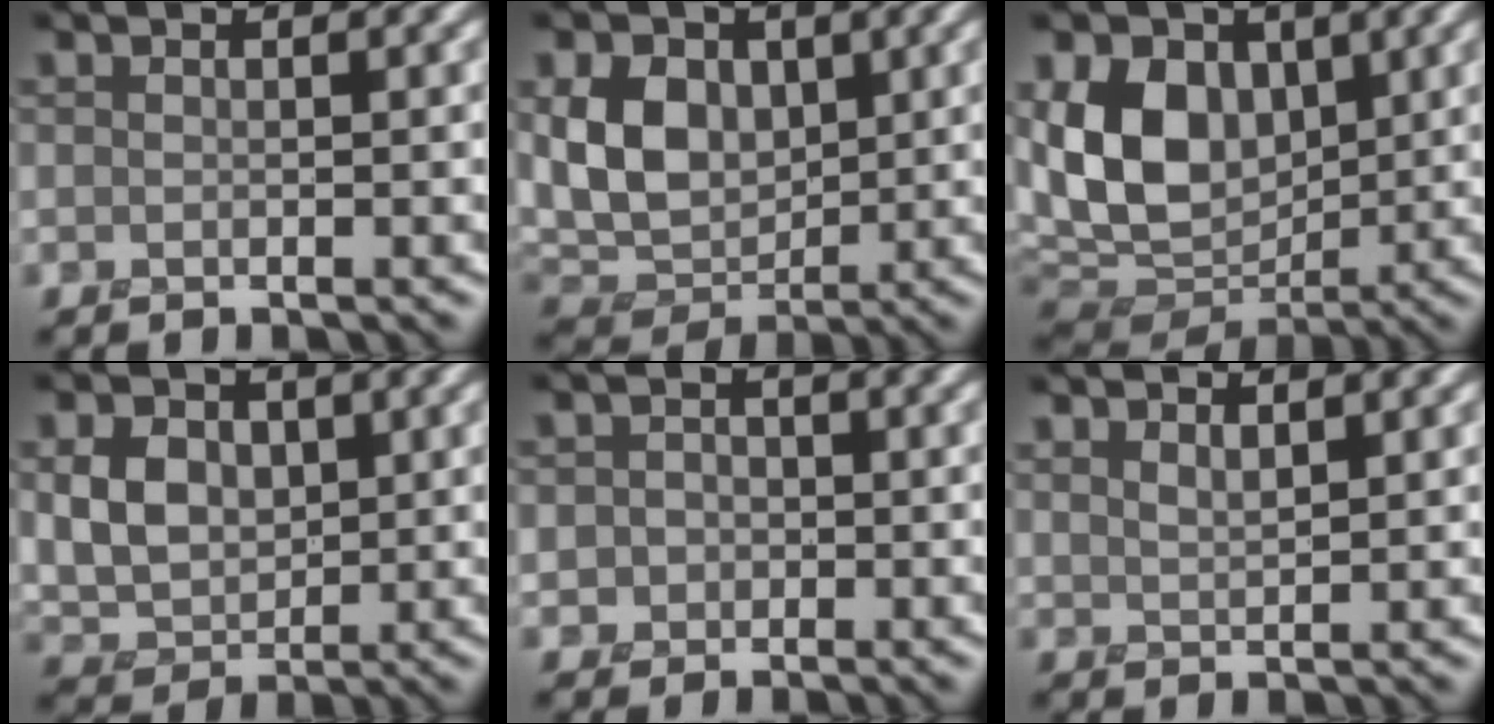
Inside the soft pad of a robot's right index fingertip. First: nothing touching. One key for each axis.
{"total": 6.0, "fx": 1.1, "fy": 4.6, "fz": 3.7, "tx": -0.079, "ty": -0.006, "tz": 0.018}
{"total": 10.9, "fx": 2.0, "fy": 7.7, "fz": 7.4, "tx": -0.157, "ty": 0.003, "tz": 0.026}
{"total": 4.5, "fx": 0.8, "fy": 3.6, "fz": 2.6, "tx": -0.057, "ty": -0.003, "tz": 0.013}
{"total": 2.0, "fx": -0.4, "fy": 2.0, "fz": 0.4, "tx": 0.011, "ty": -0.003, "tz": -0.012}
{"total": 1.7, "fx": 1.6, "fy": 0.3, "fz": 0.6, "tx": -0.018, "ty": -0.002, "tz": 0.034}